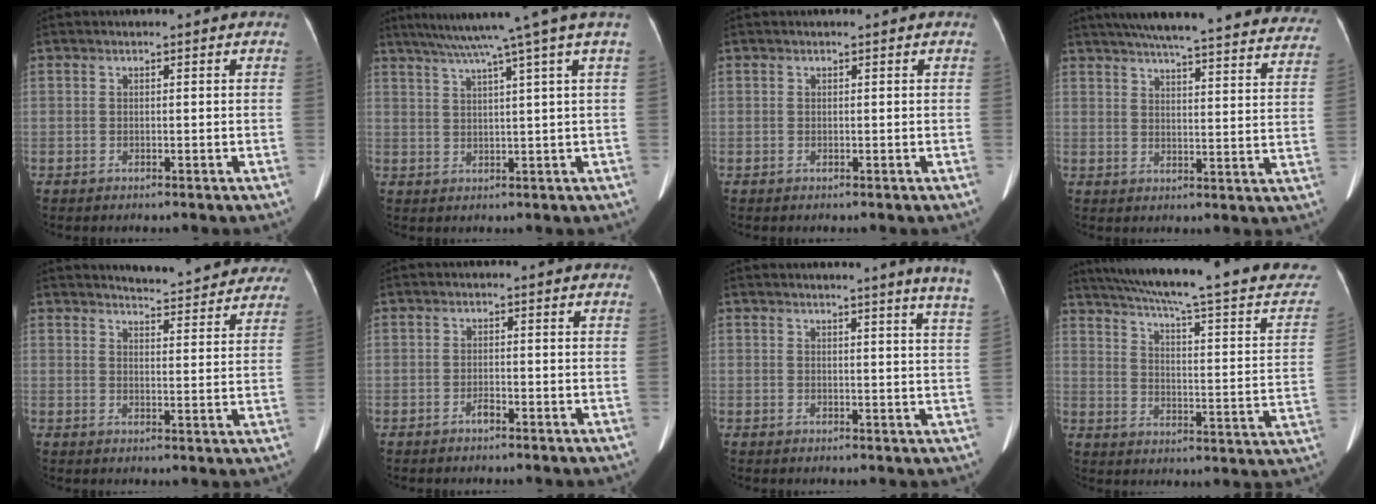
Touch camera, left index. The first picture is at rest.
{"total": 11.9, "force": [8.7, -3.1, 7.4], "torque": [-0.116, -0.002, 0.117]}
{"total": 0.0}
{"total": 33.5, "force": [30.1, 3.9, 14.1], "torque": [-0.201, -0.051, 0.357]}
{"total": 13.4, "force": [12.8, 2.1, 3.2], "torque": [-0.021, -0.021, 0.135]}
{"total": 1.3, "force": [-1.1, 0.2, 0.6], "torque": [-0.017, -0.002, -0.018]}
{"total": 8.4, "force": [7.2, -1.4, 4.1], "torque": [-0.043, -0.045, 0.057]}
{"total": 30.1, "force": [25.6, 2.9, 15.5], "torque": [-0.232, -0.041, 0.319]}